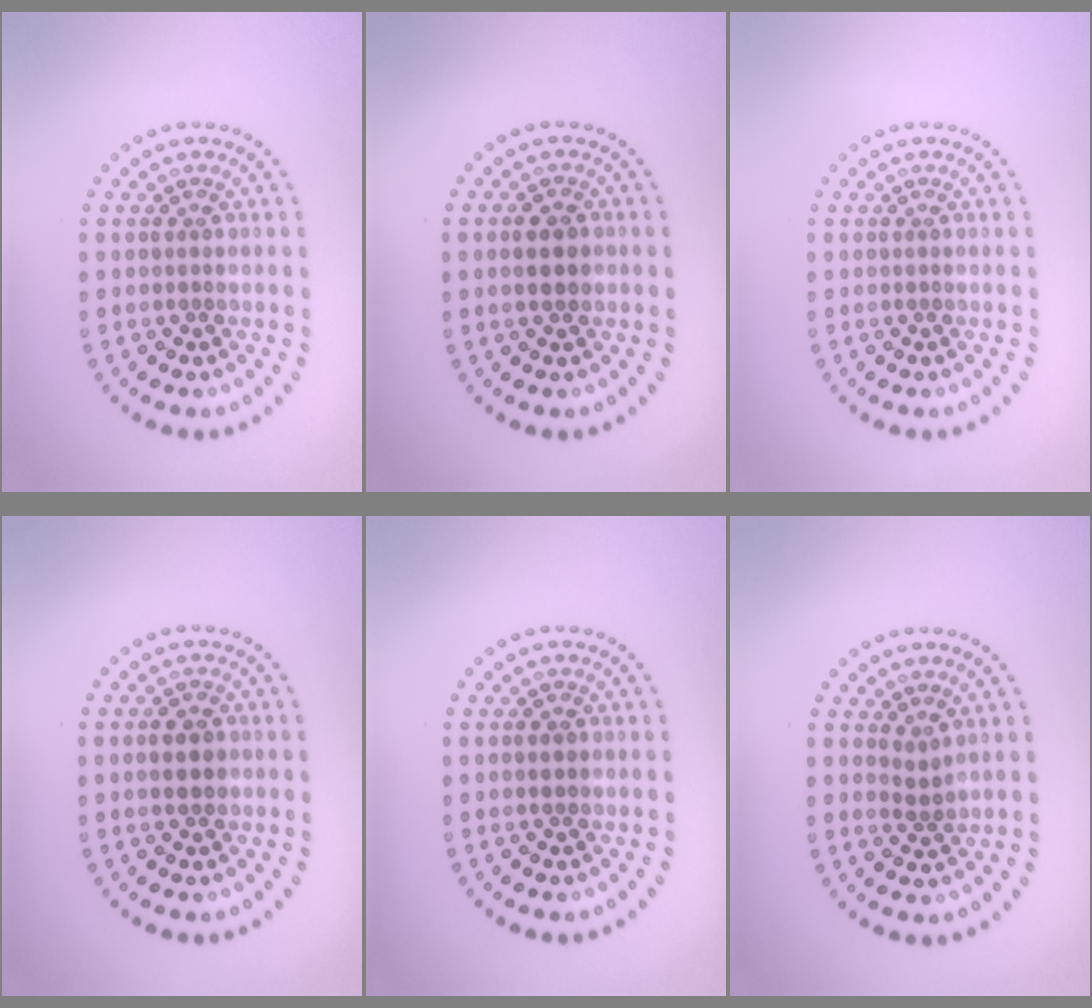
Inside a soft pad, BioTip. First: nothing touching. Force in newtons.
{"total": 2.5, "press": 2.4, "slide": 0.3}
{"total": 0.0}
{"total": 1.9, "press": 1.9, "slide": 0.2}
{"total": 0.7, "press": 0.7, "slide": 0.1}
{"total": 1.1, "press": 0.8, "slide": 0.7}